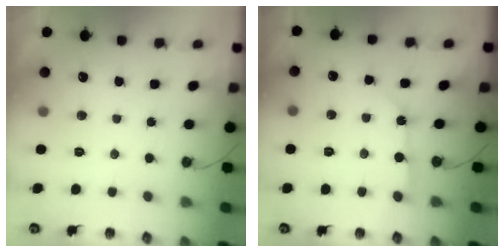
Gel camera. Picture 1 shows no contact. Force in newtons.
{"total": 3.1, "press": 3.1, "slide": 0.5}